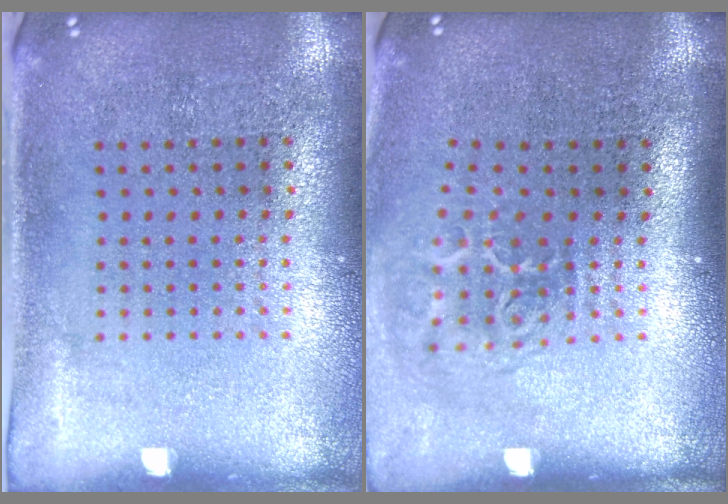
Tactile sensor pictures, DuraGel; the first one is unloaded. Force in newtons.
{"total": 1.9, "press": 1.2, "slide": 1.5}